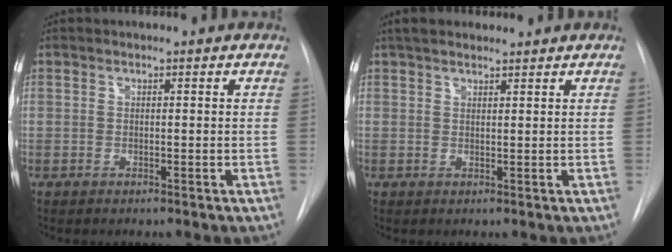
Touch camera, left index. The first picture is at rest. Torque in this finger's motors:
{"motor_torque": [0.10, -0.09, -0.27, -0.09]}